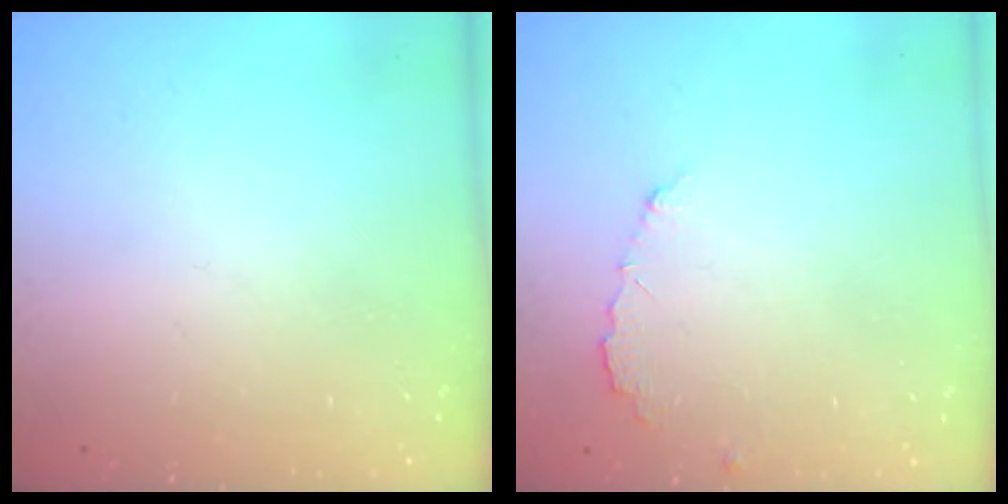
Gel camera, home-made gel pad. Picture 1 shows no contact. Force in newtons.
{"total": 4.2, "press": 4.2, "slide": 0.1}